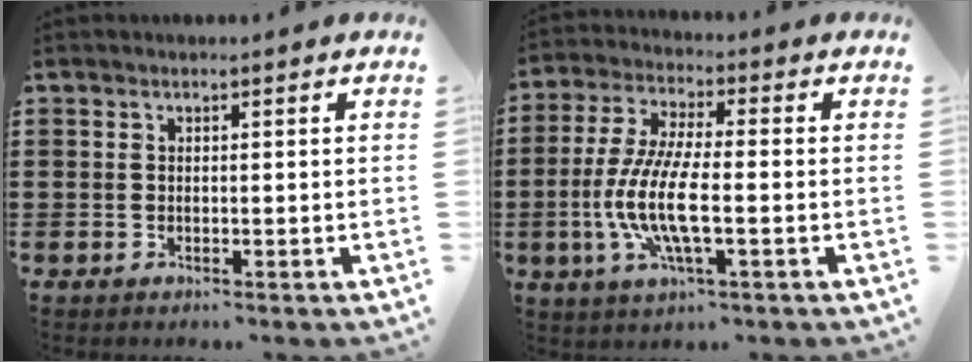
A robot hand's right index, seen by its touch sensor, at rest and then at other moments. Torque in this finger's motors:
{"motor_torque": [2.14, 0.00, 1.05, 0.21]}